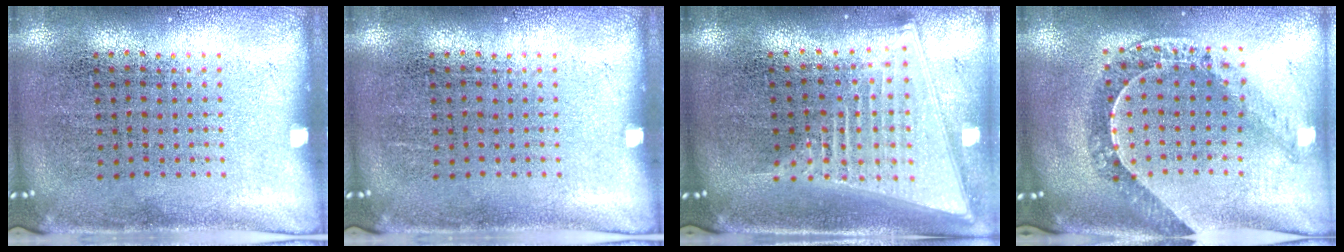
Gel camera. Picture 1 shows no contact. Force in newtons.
{"total": 0.0}
{"total": 2.1, "press": 1.7, "slide": 1.2}
{"total": 1.1, "press": 1.1, "slide": 0.2}